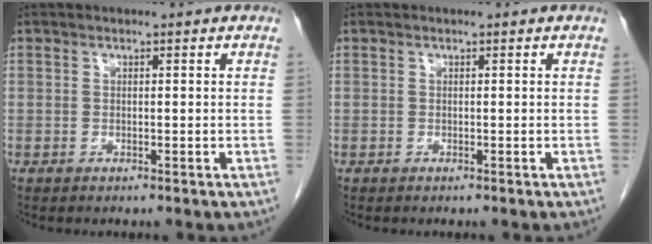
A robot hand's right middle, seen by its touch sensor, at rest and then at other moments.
{"total": 0.0}